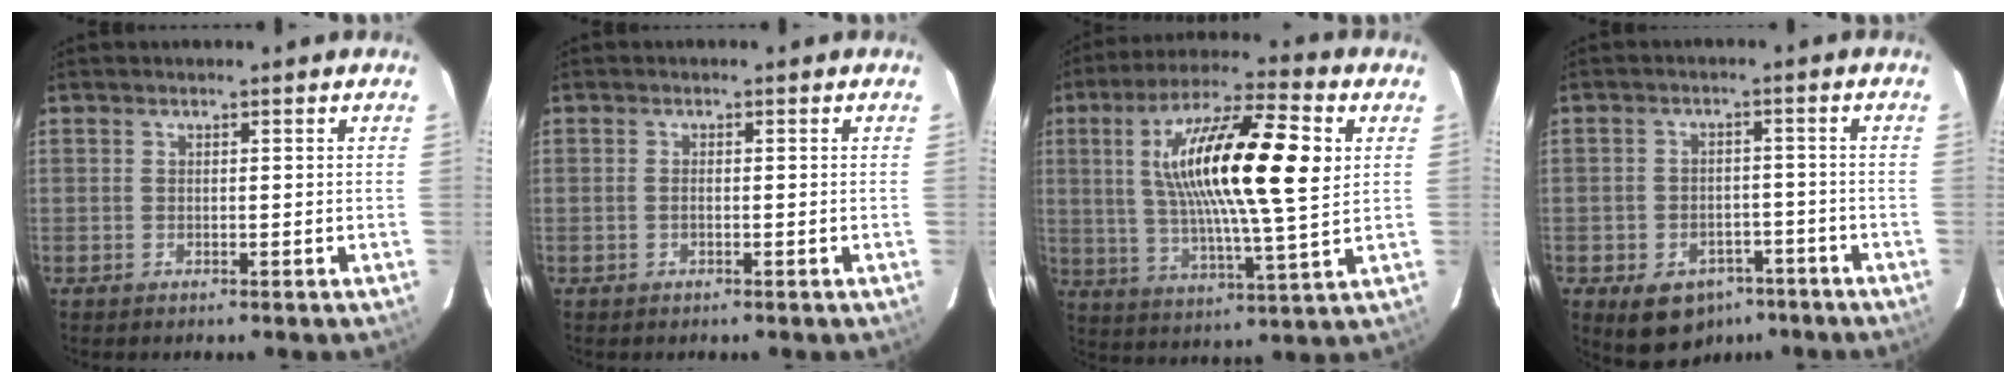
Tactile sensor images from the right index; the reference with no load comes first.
{"total": 0.7, "force": [-0.2, 0.3, 0.6], "torque": [-0.013, 0.001, -0.005]}
{"total": 21.2, "force": [5.0, 4.1, 20.1], "torque": [-0.359, 0.019, 0.081]}
{"total": 10.0, "force": [-5.9, 7.1, 3.9], "torque": [-0.083, 0.018, -0.061]}